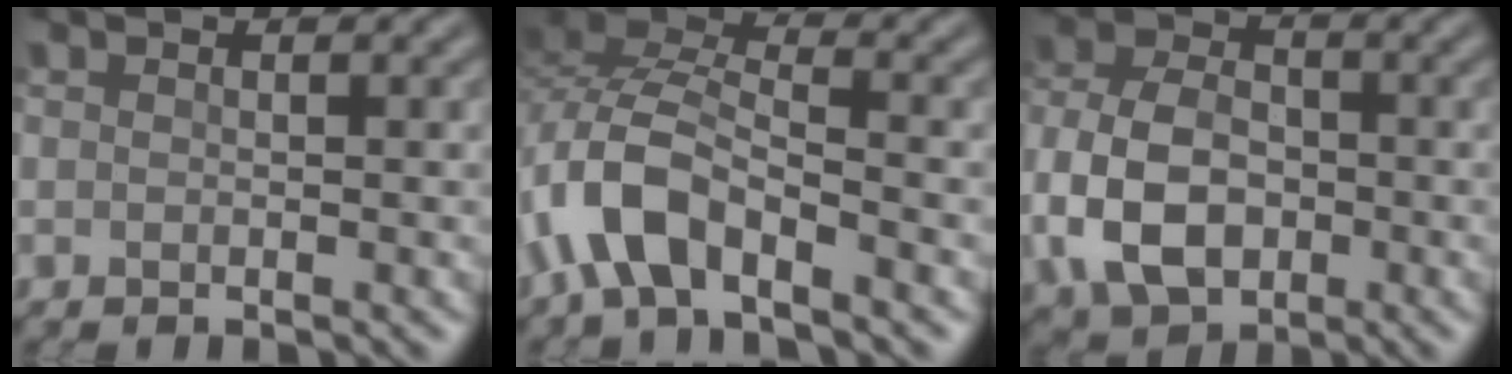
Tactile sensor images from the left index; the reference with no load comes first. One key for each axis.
{"total": 7.2, "fx": -3.9, "fy": 3.2, "fz": 5.1, "tx": -0.103, "ty": 0.010, "tz": -0.086}
{"total": 8.1, "fx": -2.2, "fy": 5.7, "fz": 5.3, "tx": -0.120, "ty": 0.003, "tz": -0.053}